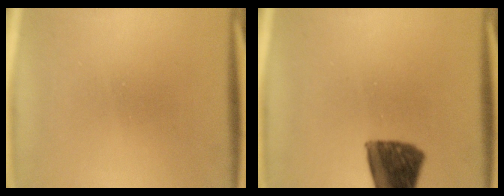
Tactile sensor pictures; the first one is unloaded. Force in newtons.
{"total": 10.5}